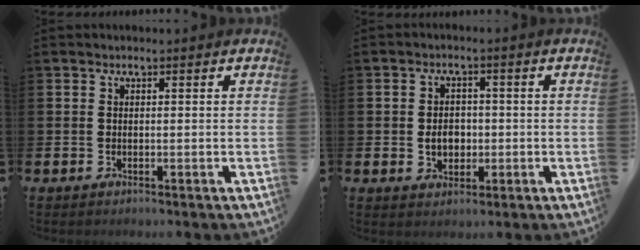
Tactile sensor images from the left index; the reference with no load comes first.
{"total": 3.5, "force": [-0.4, 2.7, 2.2], "torque": [-0.023, -0.002, -0.016]}